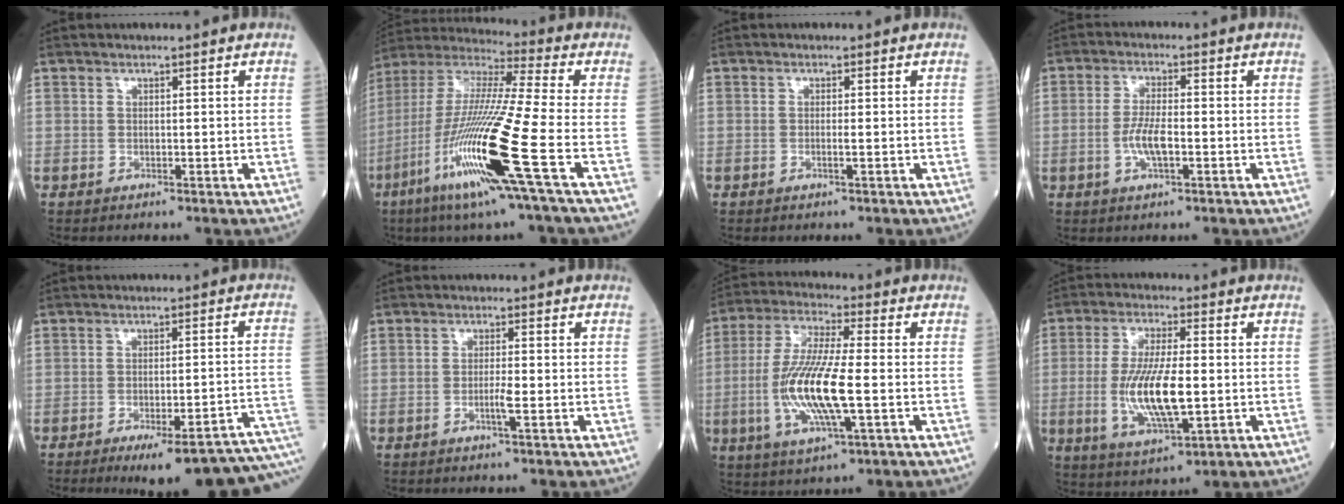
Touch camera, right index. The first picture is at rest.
{"total": 20.5, "force": [-7.9, -0.7, 18.9], "torque": [-0.418, -0.042, -0.164]}
{"total": 0.8, "force": [-0.3, -0.1, 0.7], "torque": [-0.015, 0.000, -0.006]}
{"total": 4.7, "force": [-1.3, 1.2, 4.4], "torque": [-0.094, 0.001, -0.024]}
{"total": 17.3, "force": [-13.4, 1.0, 10.9], "torque": [-0.069, 0.015, -0.173]}
{"total": 2.2, "force": [-0.9, -0.1, 2.0], "torque": [-0.040, -0.001, -0.018]}
{"total": 13.7, "force": [-2.5, 1.9, 13.3], "torque": [-0.278, -0.010, -0.049]}
{"total": 11.9, "force": [-1.6, 2.8, 11.5], "torque": [-0.234, -0.011, -0.025]}